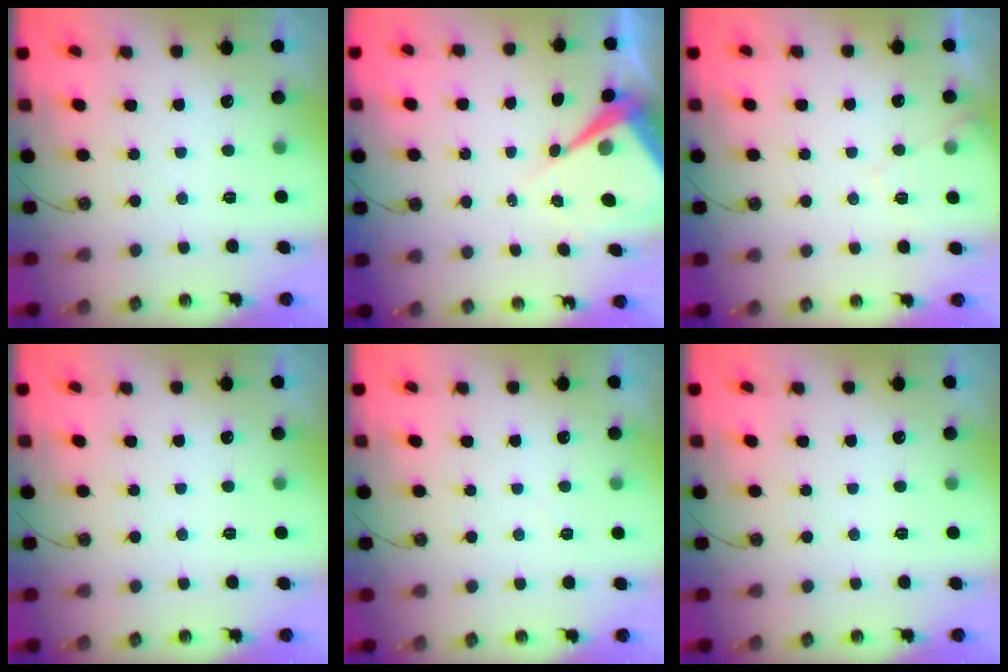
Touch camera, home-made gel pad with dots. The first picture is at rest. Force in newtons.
{"total": 8.3, "press": 8.2, "slide": 0.7}
{"total": 6.1, "press": 6.0, "slide": 0.8}
{"total": 0.0}
{"total": 2.6, "press": 2.6, "slide": 0.4}
{"total": 0.0}